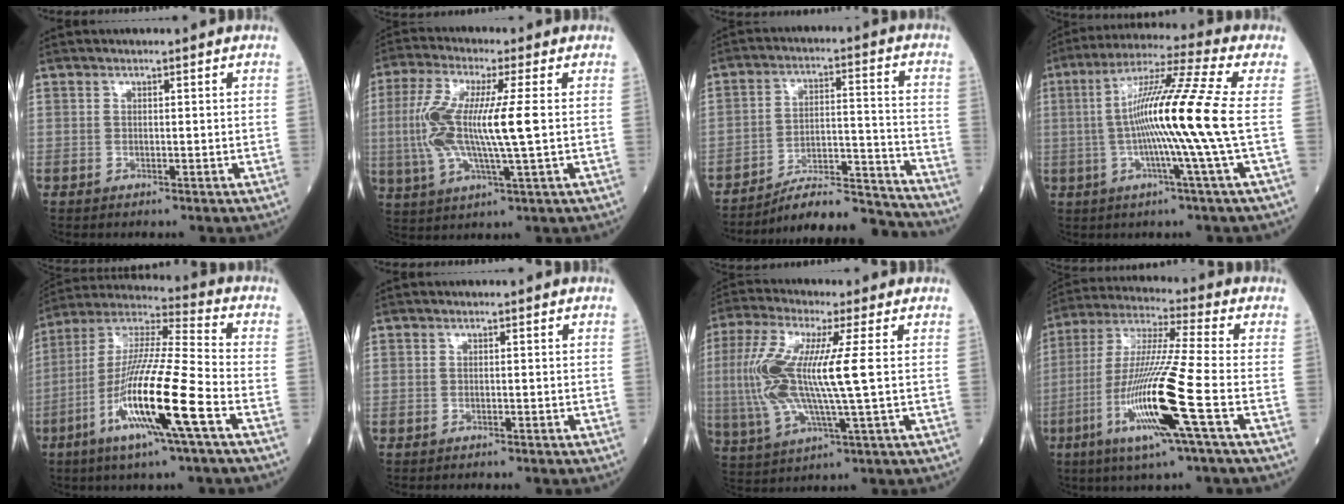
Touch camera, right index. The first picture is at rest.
{"total": 12.0, "force": [0.4, 1.2, 12.0], "torque": [-0.260, 0.005, 0.004]}
{"total": 15.1, "force": [-14.8, -0.2, 2.8], "torque": [-0.033, 0.032, -0.231]}
{"total": 14.3, "force": [-0.8, -2.9, 14.0], "torque": [-0.247, 0.000, -0.024]}
{"total": 17.5, "force": [-6.6, -0.1, 16.2], "torque": [-0.323, -0.016, -0.130]}
{"total": 1.8, "force": [-1.7, 0.2, 0.7], "torque": [-0.010, -0.001, -0.020]}
{"total": 13.5, "force": [0.8, 1.2, 13.5], "torque": [-0.305, 0.003, 0.012]}
{"total": 16.4, "force": [-5.8, -1.1, 15.3], "torque": [-0.317, -0.022, -0.116]}